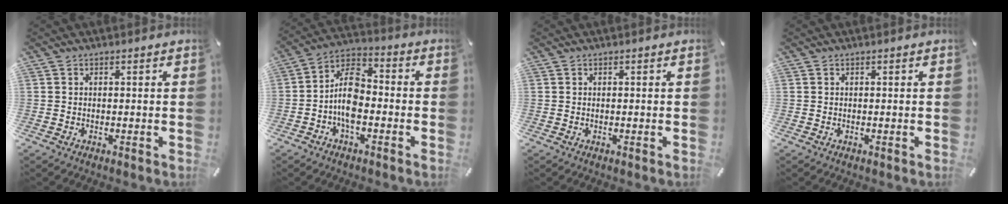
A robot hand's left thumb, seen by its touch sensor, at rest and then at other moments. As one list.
[{"total": 10.0, "force": [-3.1, 6.0, 7.5], "torque": [-0.149, 0.017, -0.054]}, {"total": 0.0}, {"total": 0.0}]